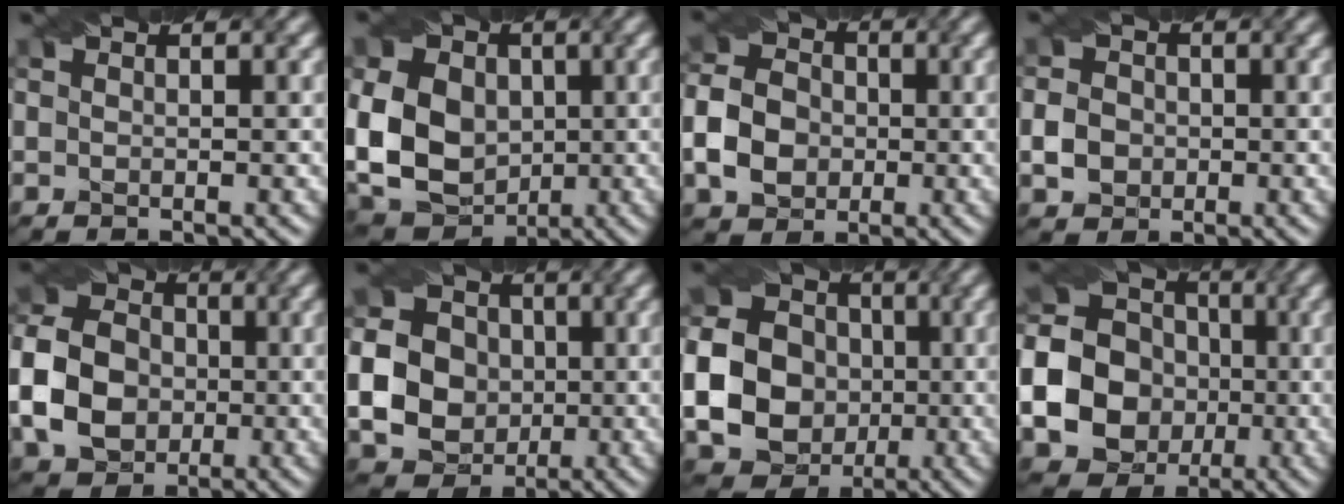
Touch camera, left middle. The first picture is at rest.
{"total": 12.6, "force": [0.3, 9.7, 7.9], "torque": [-0.159, 0.001, -0.001]}
{"total": 5.4, "force": [-1.3, 4.5, 2.7], "torque": [-0.057, 0.006, -0.035]}
{"total": 2.7, "force": [-0.8, 2.3, 1.0], "torque": [-0.017, 0.001, -0.016]}
{"total": 7.8, "force": [-1.6, 6.5, 4.1], "torque": [-0.092, 0.007, -0.038]}
{"total": 15.3, "force": [-0.9, 14.5, 4.8], "torque": [-0.132, -0.012, -0.039]}
{"total": 24.0, "force": [-2.4, 23.0, 6.3], "torque": [-0.177, -0.015, -0.073]}
{"total": 25.5, "force": [-4.8, 24.2, 6.6], "torque": [-0.153, -0.015, -0.129]}